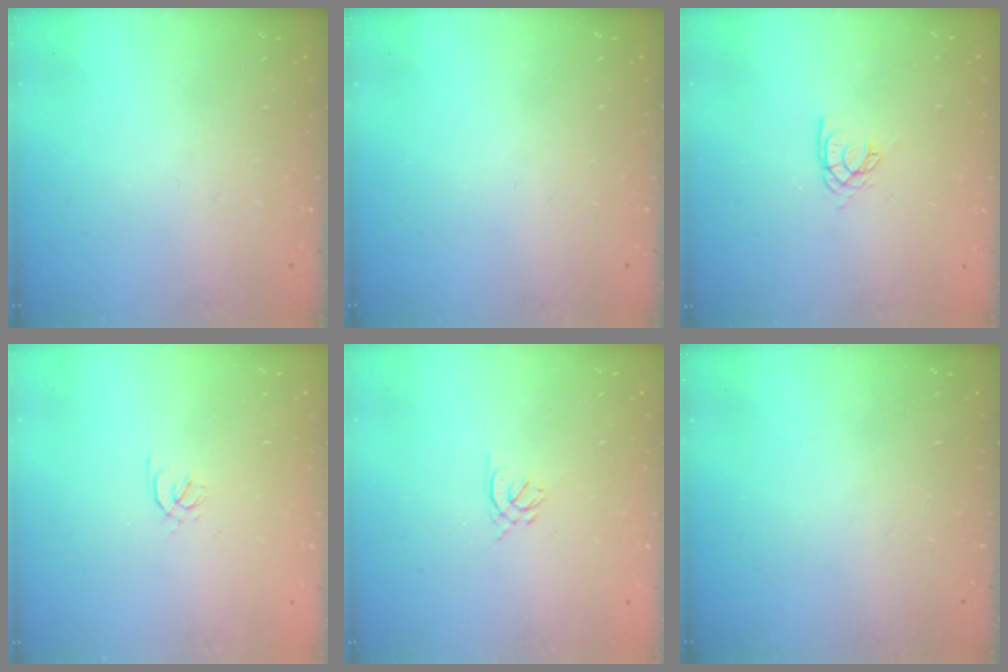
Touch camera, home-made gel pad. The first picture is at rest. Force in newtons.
{"total": 0.0}
{"total": 4.5, "press": 4.5, "slide": 0.3}
{"total": 1.7, "press": 1.6, "slide": 0.5}
{"total": 1.3, "press": 1.2, "slide": 0.5}
{"total": 0.0}